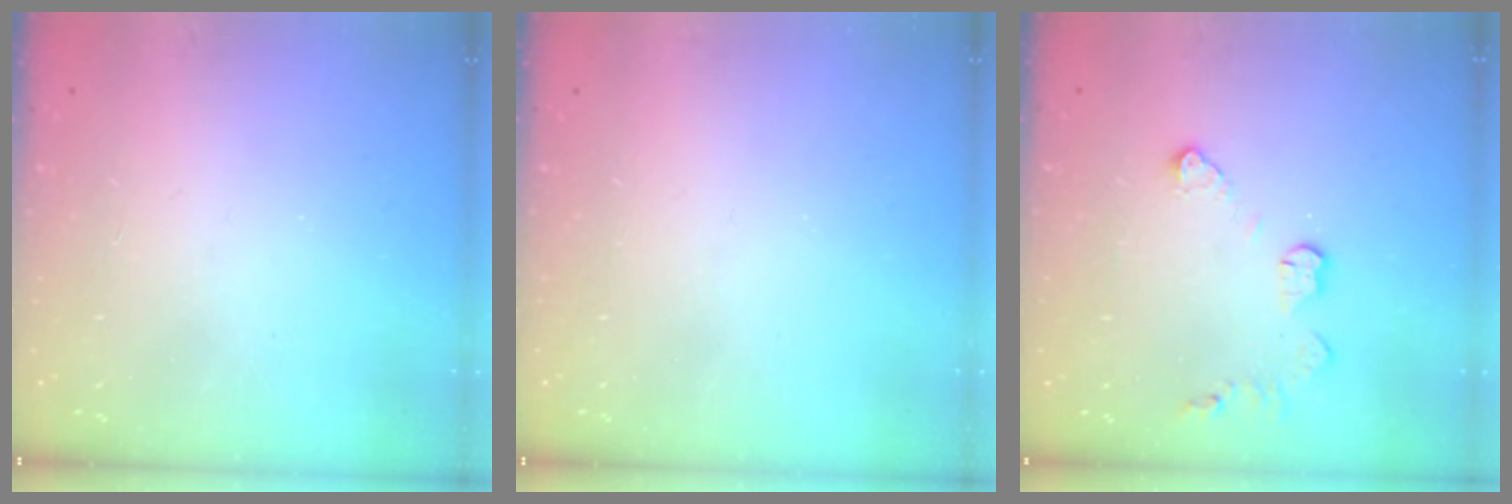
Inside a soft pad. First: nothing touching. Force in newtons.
{"total": 0.0}
{"total": 5.8, "press": 5.8, "slide": 0.1}